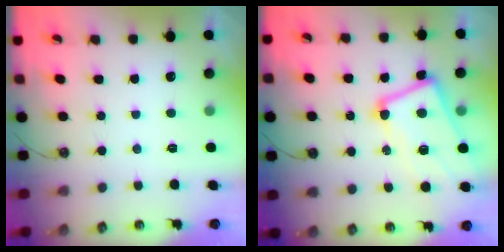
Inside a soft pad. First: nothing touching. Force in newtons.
{"total": 7.1, "press": 7.0, "slide": 1.3}